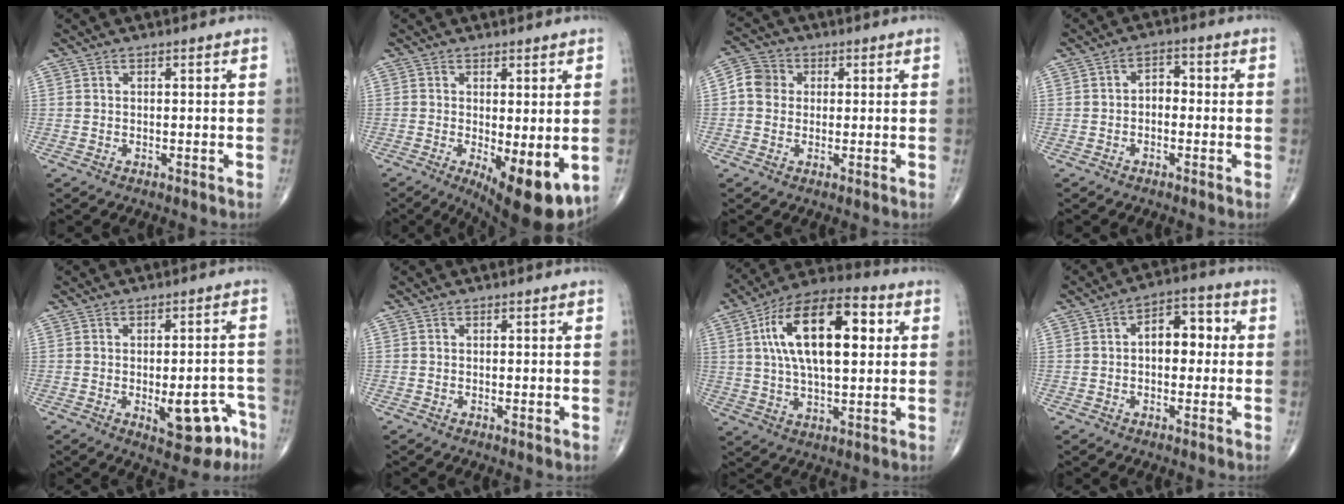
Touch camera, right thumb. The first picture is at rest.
{"total": 10.5, "force": [-2.5, 3.5, 9.6], "torque": [-0.129, -0.024, -0.026]}
{"total": 5.4, "force": [0.5, 4.9, 2.2], "torque": [-0.027, 0.012, -0.003]}
{"total": 3.4, "force": [-0.5, 2.3, 2.4], "torque": [-0.022, 0.017, -0.018]}
{"total": 9.9, "force": [-4.1, 4.4, 7.8], "torque": [-0.071, 0.026, -0.043]}
{"total": 0.5, "force": [0.0, 0.1, 0.5], "torque": [-0.010, -0.003, -0.002]}
{"total": 20.1, "force": [4.8, 9.2, 17.2], "torque": [-0.282, 0.014, 0.073]}
{"total": 8.2, "force": [0.7, 5.0, 6.4], "torque": [-0.065, 0.025, 0.002]}